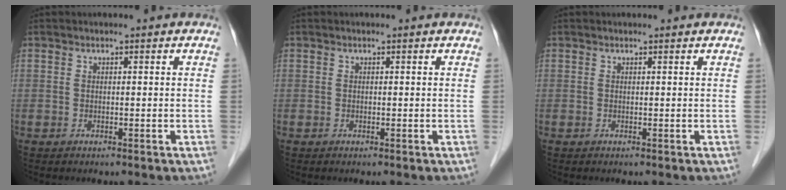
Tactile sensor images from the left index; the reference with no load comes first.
{"total": 0.0}
{"total": 0.5, "force": [0.5, 0.0, 0.1], "torque": [-0.005, 0.001, 0.006]}